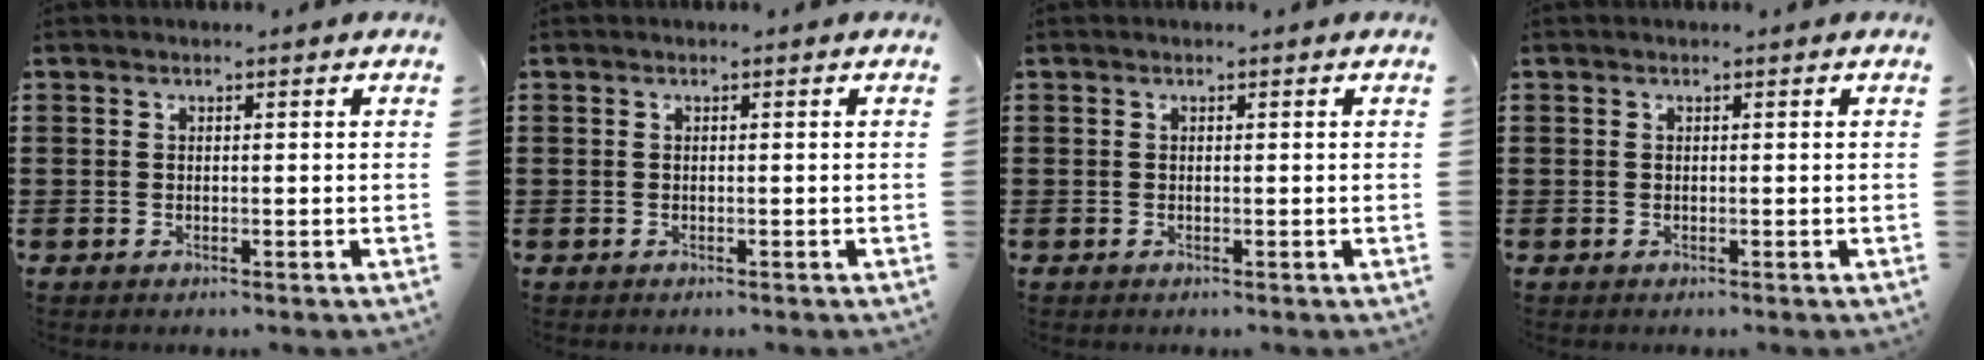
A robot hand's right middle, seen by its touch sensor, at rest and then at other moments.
{"total": 0.0}
{"total": 0.0}
{"total": 0.0}